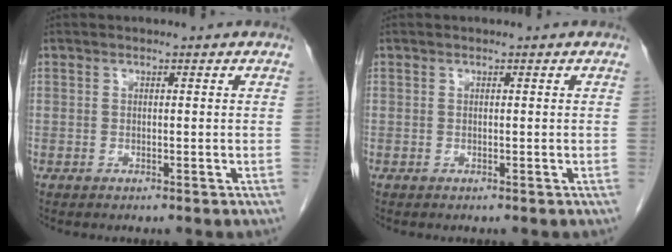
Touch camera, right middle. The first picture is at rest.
{"total": 0.0}